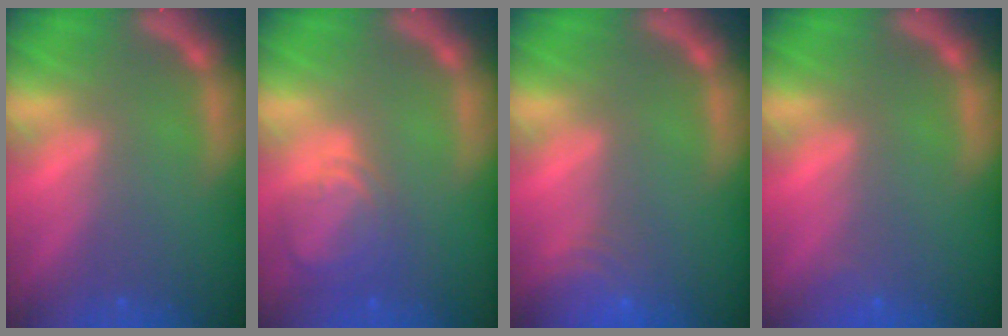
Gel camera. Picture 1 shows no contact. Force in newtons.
{"total": 4.5}
{"total": 4.5}
{"total": 0.9}